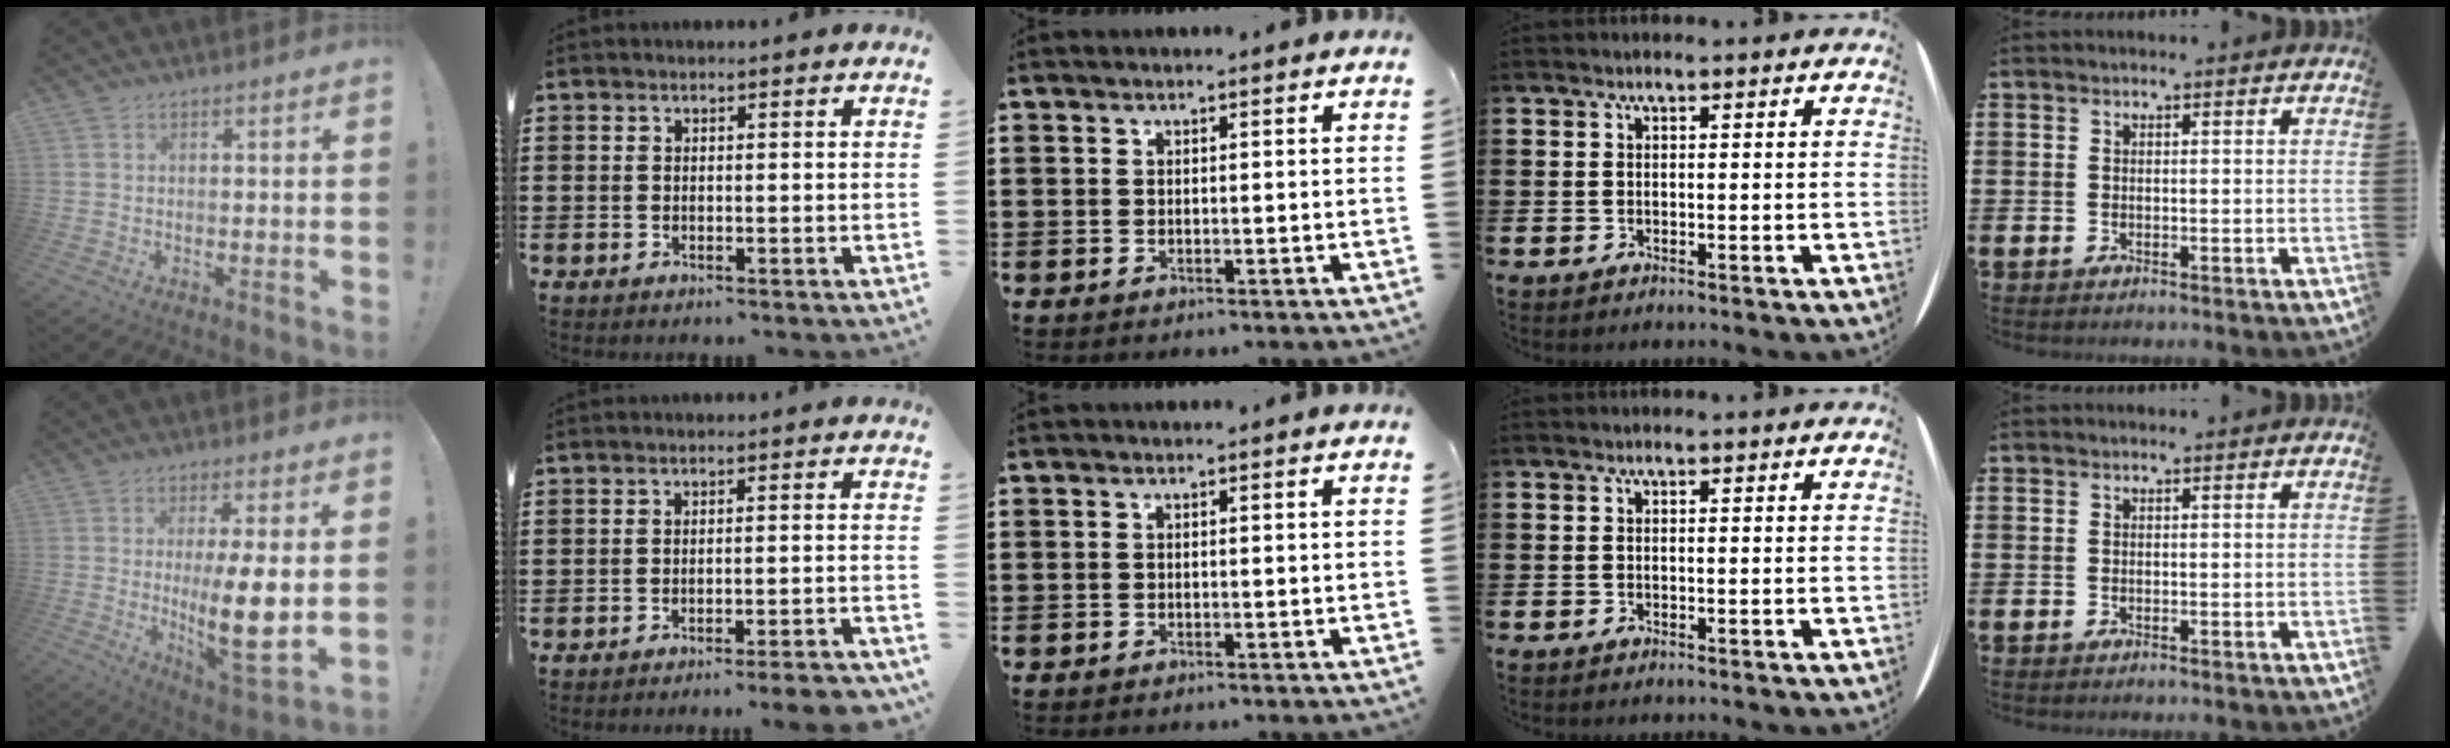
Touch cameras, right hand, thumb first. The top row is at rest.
{"thumb": {"total": 14.0, "force": [0.3, 3.5, 13.6], "torque": [-0.208, -0.023, 0.007]}, "index": {"total": 2.9, "force": [-2.6, -0.2, 1.3], "torque": [-0.023, -0.004, -0.051]}}